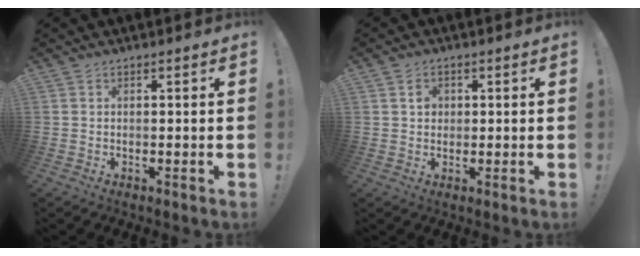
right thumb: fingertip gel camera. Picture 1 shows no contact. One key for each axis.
{"total": 2.8, "fx": 0.8, "fy": 2.4, "fz": 1.3, "tx": -0.005, "ty": -0.003, "tz": 0.009}